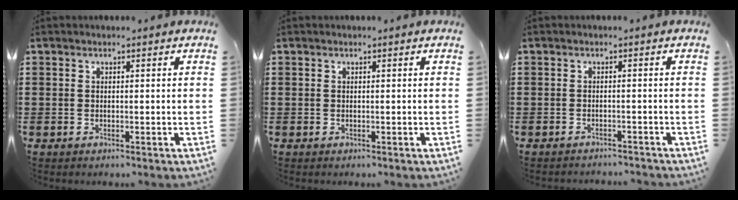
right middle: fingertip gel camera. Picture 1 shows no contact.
{"total": 0.0}
{"total": 1.2, "force": [-1.2, 0.0, 0.1], "torque": [-0.006, 0.000, -0.024]}